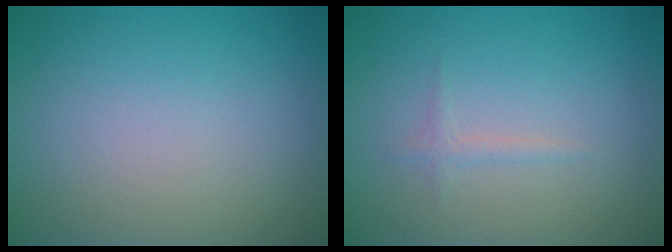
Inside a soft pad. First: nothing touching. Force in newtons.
{"total": 0.8, "press": 0.8, "slide": 0.1}